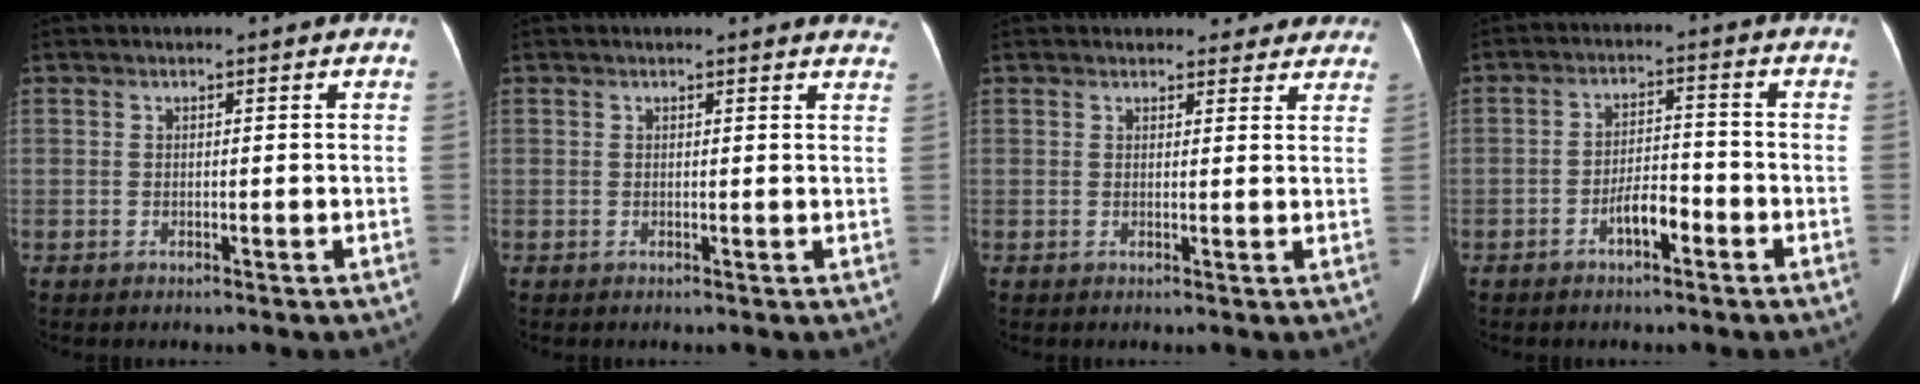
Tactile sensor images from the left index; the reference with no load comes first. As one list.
[{"total": 4.3, "force": [4.2, 0.7, 0.5], "torque": [0.004, -0.015, 0.018]}, {"total": 7.4, "force": [6.7, 2.9, 1.2], "torque": [0.019, 0.005, 0.058]}, {"total": 4.4, "force": [-2.5, 1.4, 3.4], "torque": [-0.063, 0.011, -0.045]}]